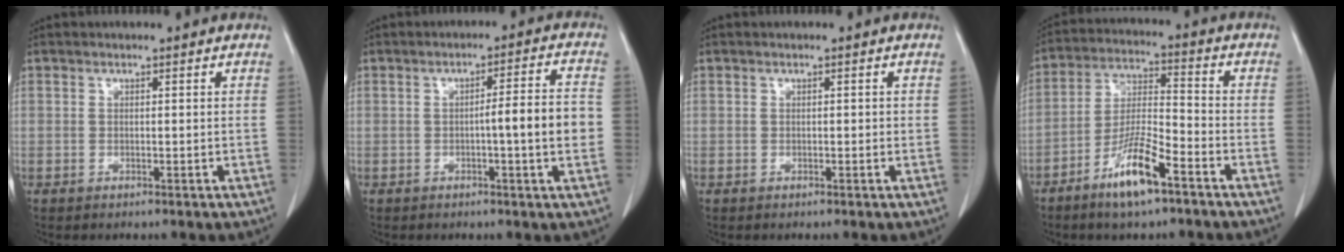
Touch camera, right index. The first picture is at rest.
{"total": 7.3, "force": [-1.0, -0.1, 7.2], "torque": [-0.100, 0.010, -0.015]}
{"total": 0.6, "force": [0.0, 0.2, 0.5], "torque": [-0.006, 0.001, 0.002]}
{"total": 10.2, "force": [-6.2, 1.4, 8.0], "torque": [-0.160, -0.013, -0.119]}